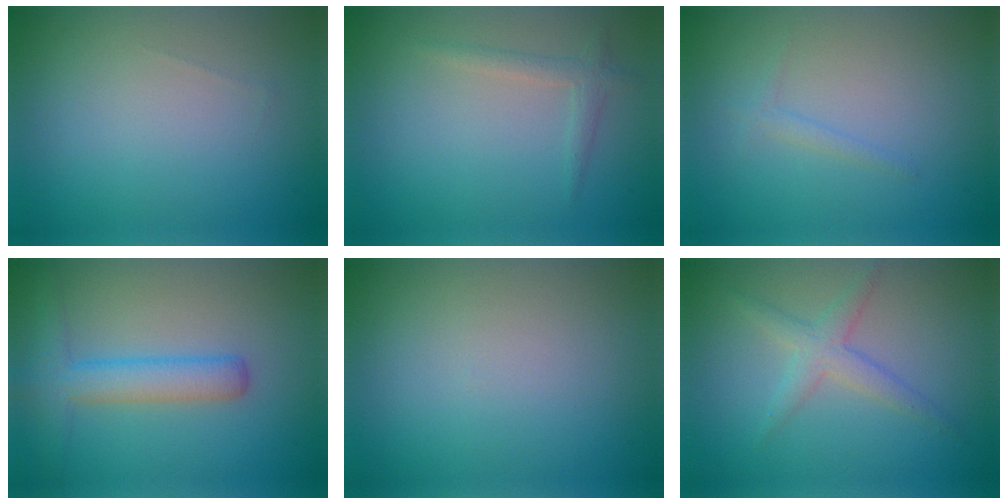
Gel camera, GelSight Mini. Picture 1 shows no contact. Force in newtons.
{"total": 1.5, "press": 1.5, "slide": 0.0}
{"total": 1.0, "press": 1.0, "slide": 0.1}
{"total": 4.4, "press": 4.4, "slide": 0.1}
{"total": 0.0}
{"total": 2.5, "press": 2.5, "slide": 0.2}